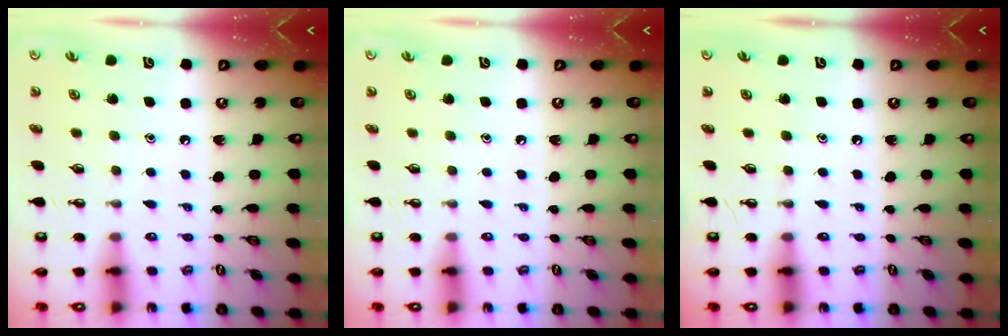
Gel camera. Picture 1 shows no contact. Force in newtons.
{"total": 0.0}
{"total": 0.0}